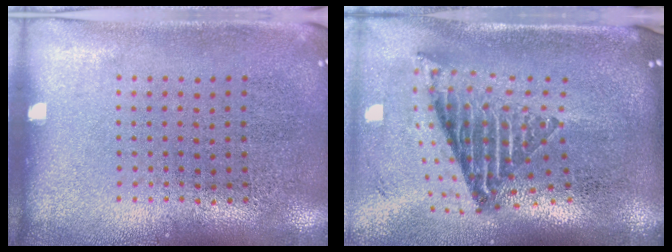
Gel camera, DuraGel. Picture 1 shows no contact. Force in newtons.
{"total": 2.7, "press": 1.7, "slide": 2.1}